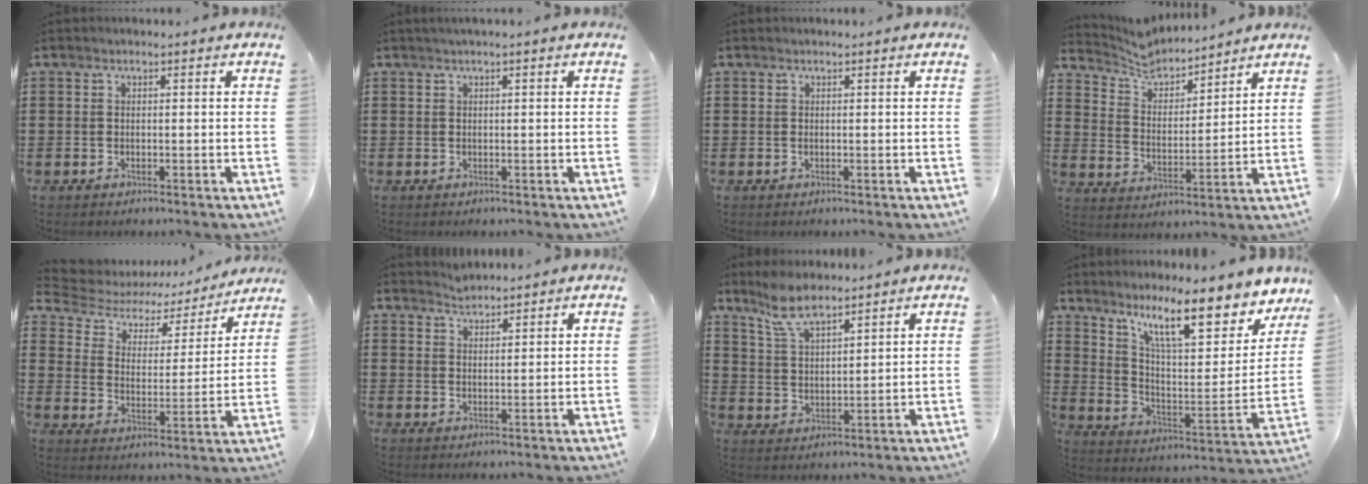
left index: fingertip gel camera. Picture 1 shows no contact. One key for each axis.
{"total": 0.6, "fx": 0.3, "fy": -0.1, "fz": 0.5, "tx": -0.008, "ty": -0.001, "tz": 0.006}
{"total": 0.0}
{"total": 5.1, "fx": 5.0, "fy": 1.0, "fz": 0.5, "tx": -0.040, "ty": -0.030, "tz": 0.086}
{"total": 4.8, "fx": 3.9, "fy": 2.2, "fz": 1.7, "tx": -0.060, "ty": -0.022, "tz": 0.059}
{"total": 1.9, "fx": 1.9, "fy": 0.3, "fz": -0.1, "tx": -0.002, "ty": 0.004, "tz": 0.037}
{"total": 7.1, "fx": 5.8, "fy": 1.9, "fz": 3.6, "tx": -0.087, "ty": -0.006, "tz": 0.108}
{"total": 13.1, "fx": 9.4, "fy": 2.9, "fz": 8.7, "tx": -0.166, "ty": -0.052, "tz": 0.157}